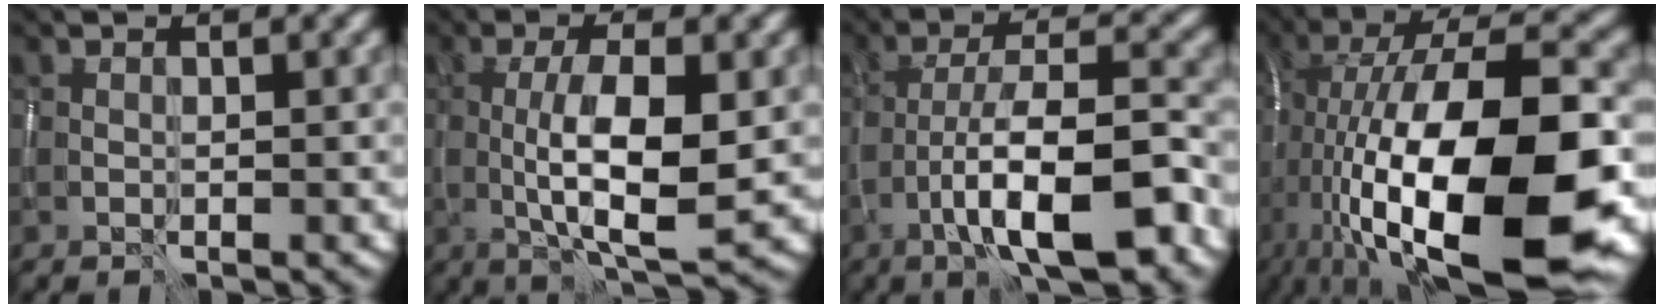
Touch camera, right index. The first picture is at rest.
{"total": 7.4, "force": [-0.5, 2.1, 7.0], "torque": [-0.121, -0.008, -0.005]}
{"total": 9.7, "force": [-4.7, 2.6, 8.1], "torque": [-0.131, 0.013, -0.082]}
{"total": 18.8, "force": [-4.3, 7.1, 16.9], "torque": [-0.297, 0.004, -0.059]}